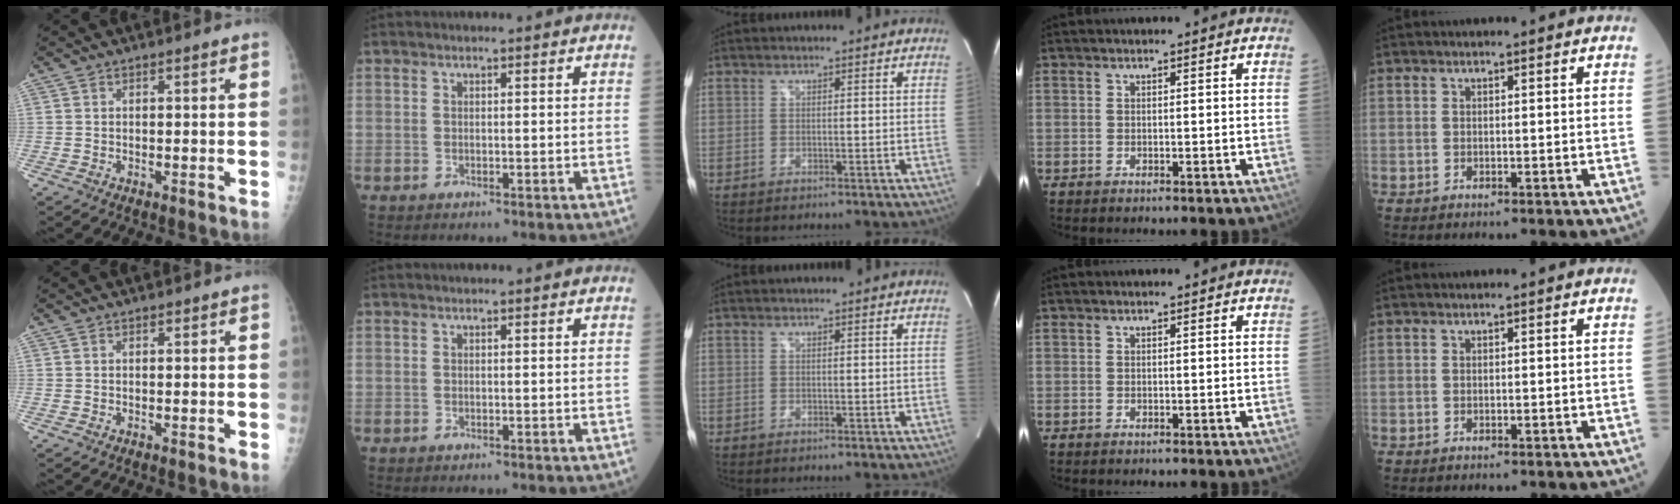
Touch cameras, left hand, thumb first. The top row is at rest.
{}